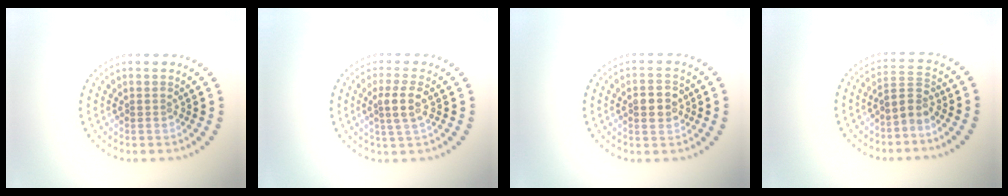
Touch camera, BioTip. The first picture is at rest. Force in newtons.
{"total": 2.4, "press": 2.1, "slide": 1.2}
{"total": 2.4, "press": 2.3, "slide": 0.2}
{"total": 2.3, "press": 1.5, "slide": 1.7}